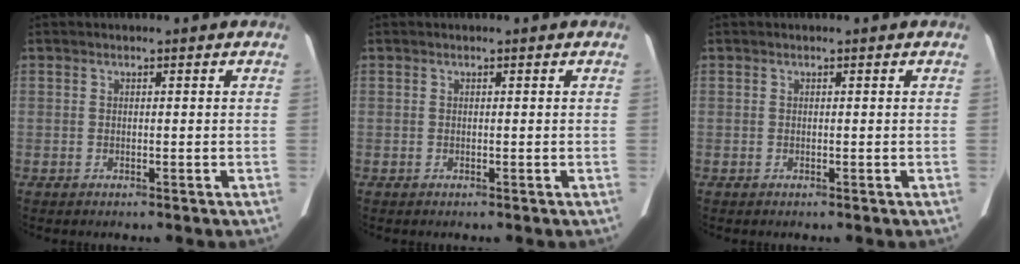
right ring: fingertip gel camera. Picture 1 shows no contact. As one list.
[{"total": 0.0}, {"total": 0.0}]